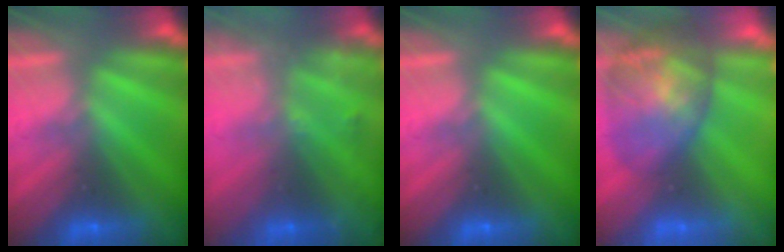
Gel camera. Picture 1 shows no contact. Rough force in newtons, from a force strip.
{"total": 2.0}
{"total": 0.0}
{"total": 7.2}